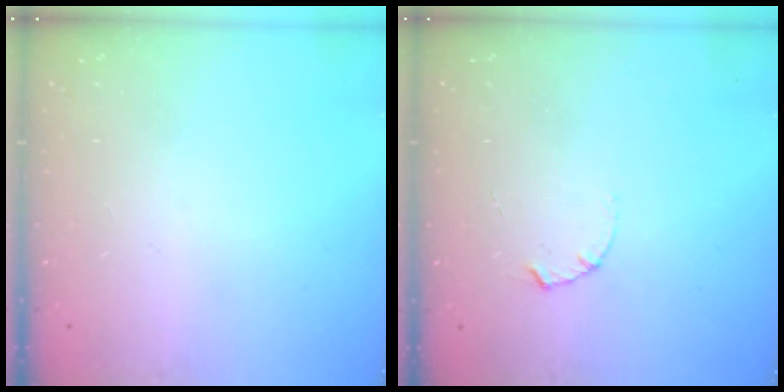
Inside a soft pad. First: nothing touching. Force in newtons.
{"total": 1.7, "press": 1.6, "slide": 0.3}